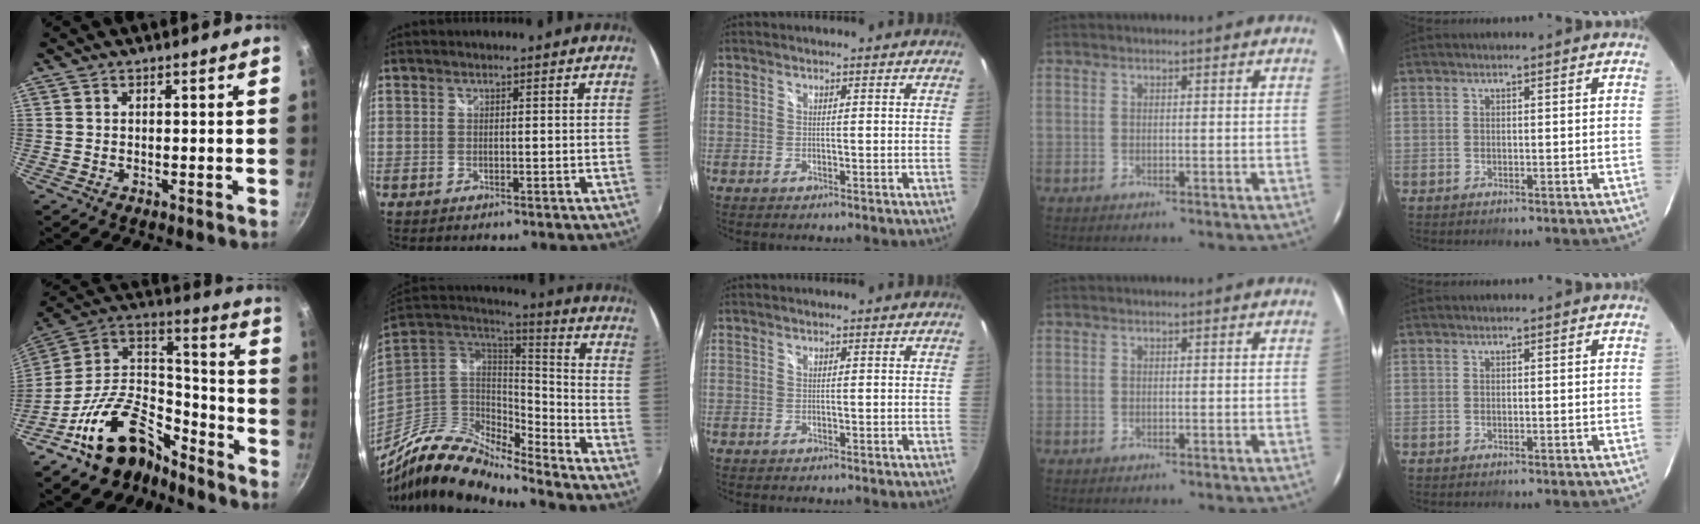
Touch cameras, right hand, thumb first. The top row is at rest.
{"thumb": {"total": 19.5, "force": [-12.7, 10.9, 9.9], "torque": [-0.131, 0.117, -0.225]}, "index": {"total": 15.7, "force": [-12.7, 4.4, 8.2], "torque": [-0.164, -0.014, -0.246]}}